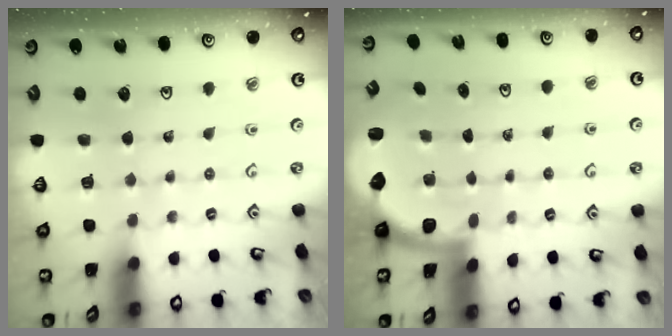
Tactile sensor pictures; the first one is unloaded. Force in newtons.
{"total": 2.1, "press": 1.9, "slide": 1.0}